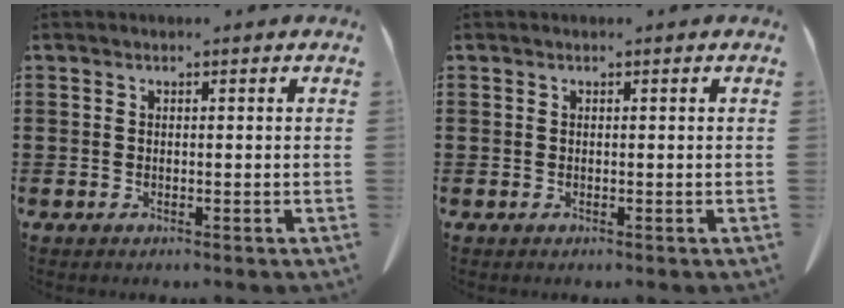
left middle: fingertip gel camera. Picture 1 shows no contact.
{"total": 0.0}